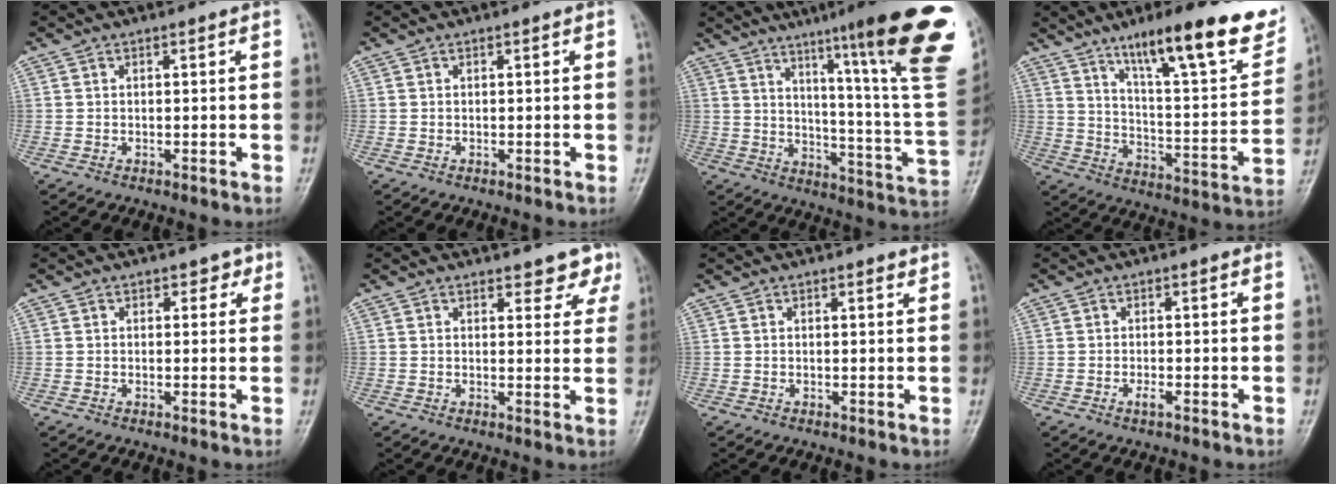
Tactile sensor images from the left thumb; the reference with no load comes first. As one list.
[{"total": 0.0}, {"total": 27.2, "force": [16.1, 2.0, 21.8], "torque": [-0.260, -0.085, 0.221]}, {"total": 23.0, "force": [14.5, 5.0, 17.2], "torque": [-0.222, -0.054, 0.225]}, {"total": 1.9, "force": [1.0, 1.5, 0.8], "torque": [0.011, -0.001, 0.005]}, {"total": 4.5, "force": [3.7, 2.1, 1.4], "torque": [0.015, -0.022, 0.036]}, {"total": 0.8, "force": [0.6, 0.4, 0.4], "torque": [-0.004, -0.004, 0.006]}, {"total": 1.4, "force": [-0.7, 0.4, 1.1], "torque": [-0.024, 0.000, -0.014]}]